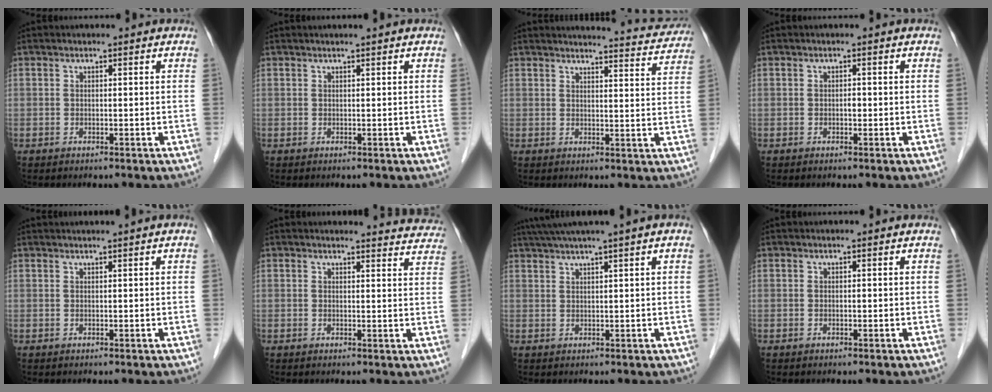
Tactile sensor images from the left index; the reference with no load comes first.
{"total": 2.0, "force": [1.7, -0.1, 1.1], "torque": [-0.011, 0.019, 0.025]}
{"total": 12.5, "force": [12.2, 0.8, 2.2], "torque": [-0.018, -0.031, 0.128]}
{"total": 0.7, "force": [-0.1, 0.4, 0.5], "torque": [-0.009, 0.002, -0.004]}
{"total": 1.9, "force": [1.5, -0.6, 1.1], "torque": [-0.015, 0.011, 0.033]}
{"total": 8.7, "force": [8.5, 1.2, 0.7], "torque": [0.017, -0.023, 0.066]}
{"total": 6.6, "force": [4.8, -1.4, 4.3], "torque": [-0.068, 0.032, 0.081]}
{"total": 0.0}